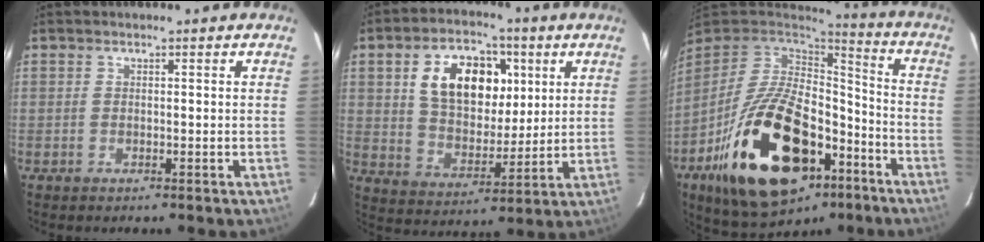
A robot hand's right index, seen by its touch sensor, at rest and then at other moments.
{"total": 15.4, "force": [4.9, 9.7, 10.9], "torque": [-0.194, 0.020, 0.092]}
{"total": 29.4, "force": [-13.8, 15.2, 21.1], "torque": [-0.400, -0.007, -0.207]}